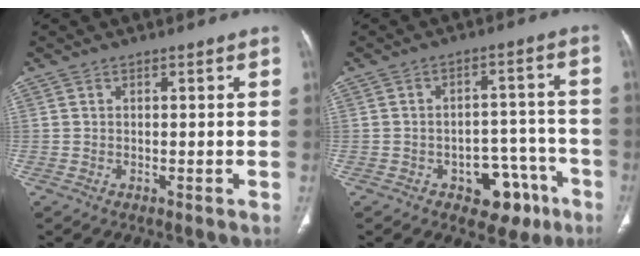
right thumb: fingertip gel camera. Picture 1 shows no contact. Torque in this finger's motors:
{"motor_torque": [2.52, 2.49, 0.73, -0.78, 0.02]}